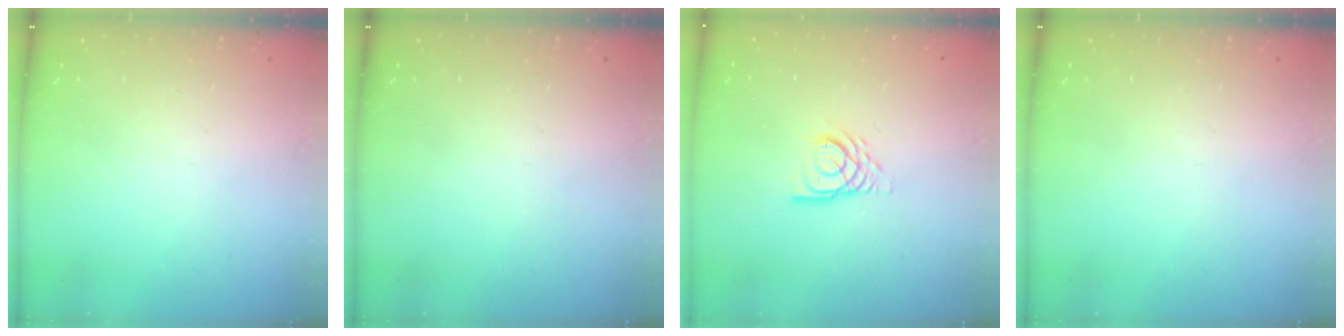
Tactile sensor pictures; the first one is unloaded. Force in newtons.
{"total": 0.0}
{"total": 7.5, "press": 7.5, "slide": 0.7}
{"total": 0.0}